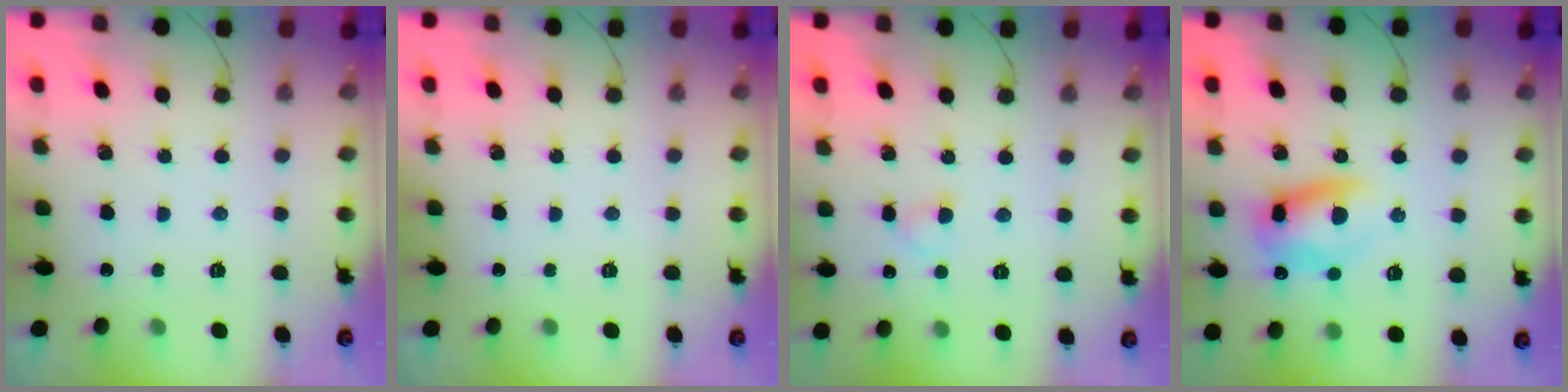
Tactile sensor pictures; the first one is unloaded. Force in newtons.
{"total": 0.0}
{"total": 2.3, "press": 2.0, "slide": 1.0}
{"total": 9.8, "press": 9.5, "slide": 2.2}